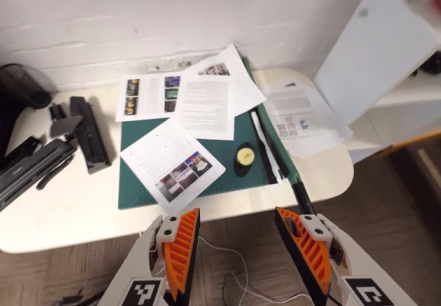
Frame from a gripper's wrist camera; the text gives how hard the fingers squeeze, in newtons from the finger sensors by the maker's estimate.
{"total": 0.5, "left": 0.9, "right": 0.2}